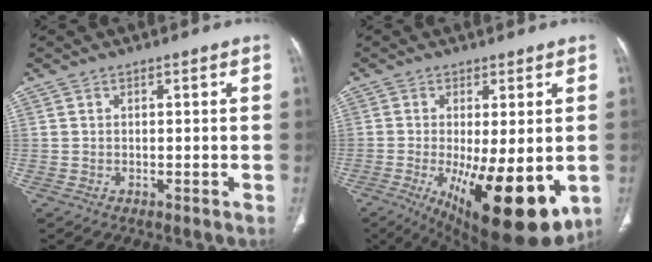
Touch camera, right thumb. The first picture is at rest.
{"total": 18.4, "force": [-5.1, 6.2, 16.6], "torque": [-0.232, -0.033, -0.056]}